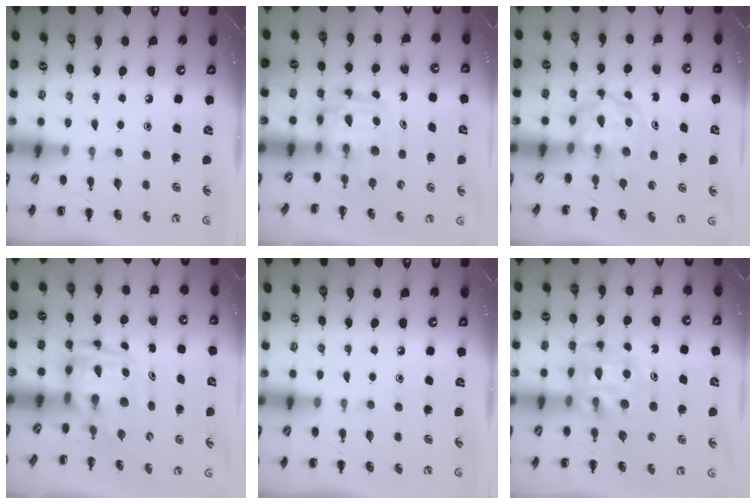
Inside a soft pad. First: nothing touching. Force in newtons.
{"total": 3.0, "press": 3.0, "slide": 0.3}
{"total": 3.9, "press": 3.9, "slide": 0.4}
{"total": 3.3, "press": 3.2, "slide": 0.7}
{"total": 0.0}
{"total": 10.1, "press": 9.6, "slide": 3.0}